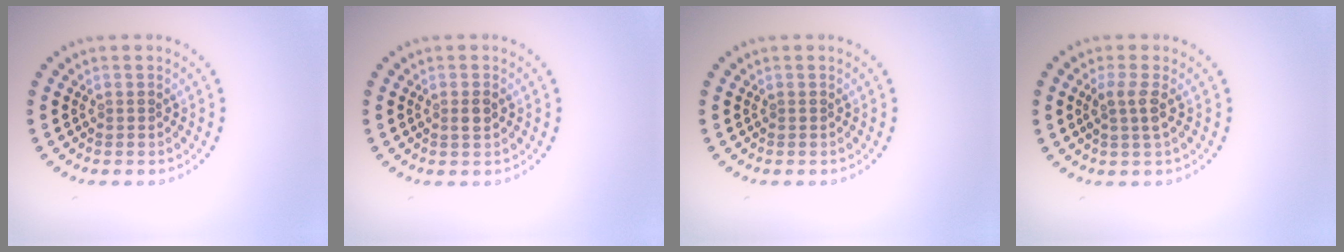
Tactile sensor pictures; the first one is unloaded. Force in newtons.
{"total": 1.1, "press": 1.0, "slide": 0.3}
{"total": 0.0}
{"total": 1.9, "press": 1.6, "slide": 1.0}